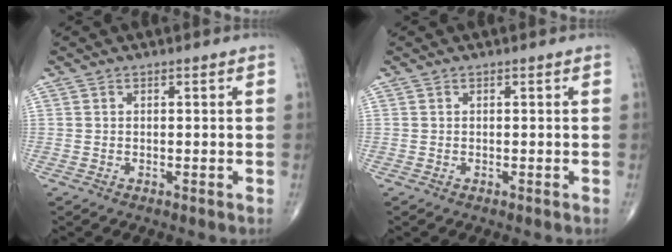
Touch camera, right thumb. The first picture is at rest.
{"total": 0.0}